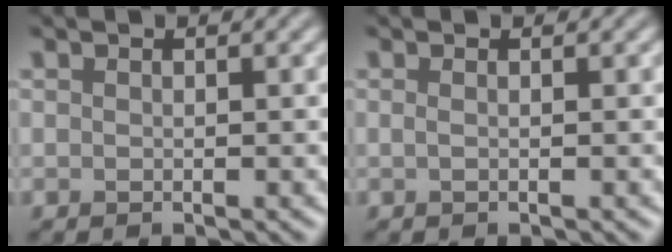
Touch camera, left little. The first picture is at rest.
{"total": 0.5, "force": [0.0, 0.2, 0.5], "torque": [-0.010, 0.000, -0.002]}